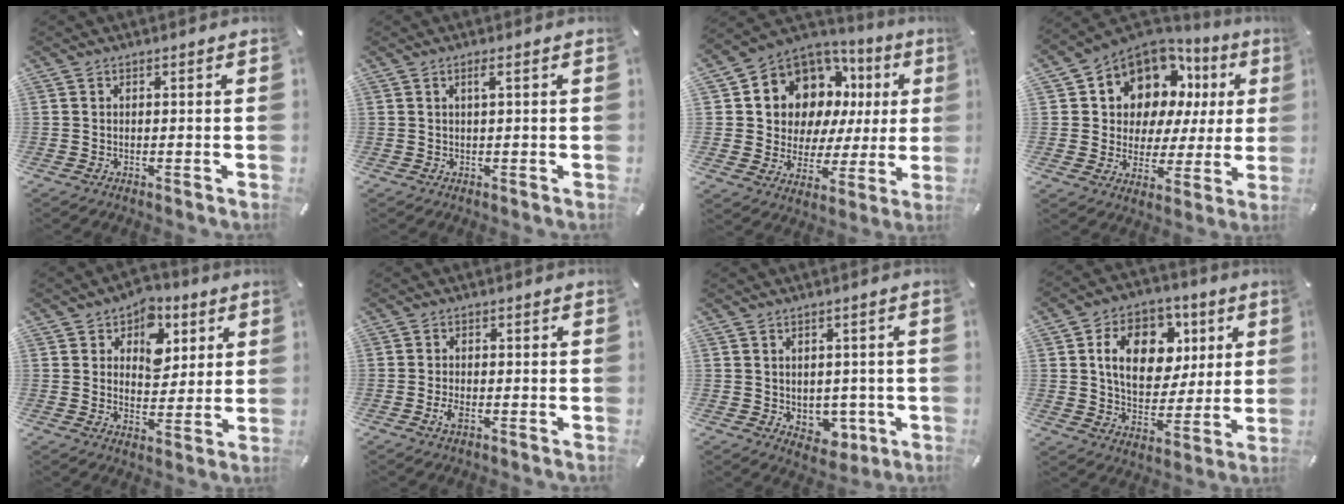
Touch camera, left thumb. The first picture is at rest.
{"total": 1.3, "force": [0.5, 0.0, 1.2], "torque": [-0.024, 0.000, 0.007]}
{"total": 11.4, "force": [6.3, 9.0, 3.1], "torque": [-0.069, -0.065, 0.121]}
{"total": 11.4, "force": [7.4, 8.3, 2.6], "torque": [-0.067, -0.061, 0.139]}
{"total": 9.6, "force": [4.1, 7.4, 4.7], "torque": [-0.051, -0.016, 0.066]}
{"total": 2.3, "force": [-1.1, 1.1, 1.7], "torque": [-0.043, -0.002, -0.022]}
{"total": 4.2, "force": [0.2, 4.1, 1.0], "torque": [0.008, -0.006, 0.004]}
{"total": 15.3, "force": [4.9, 11.5, 8.9], "torque": [-0.136, 0.002, 0.091]}